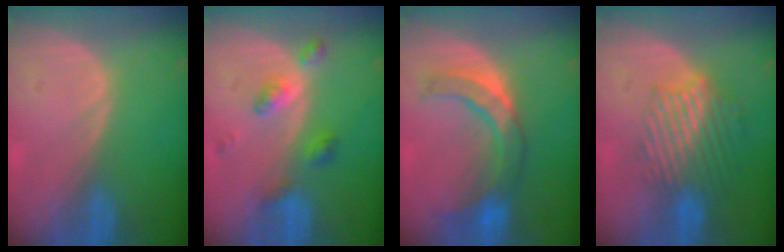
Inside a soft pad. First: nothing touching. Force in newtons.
{"total": 4.5, "press": 4.5, "slide": 0.0}
{"total": 7.6, "press": 7.6, "slide": 0.7}
{"total": 9.5, "press": 8.1, "slide": 4.9}